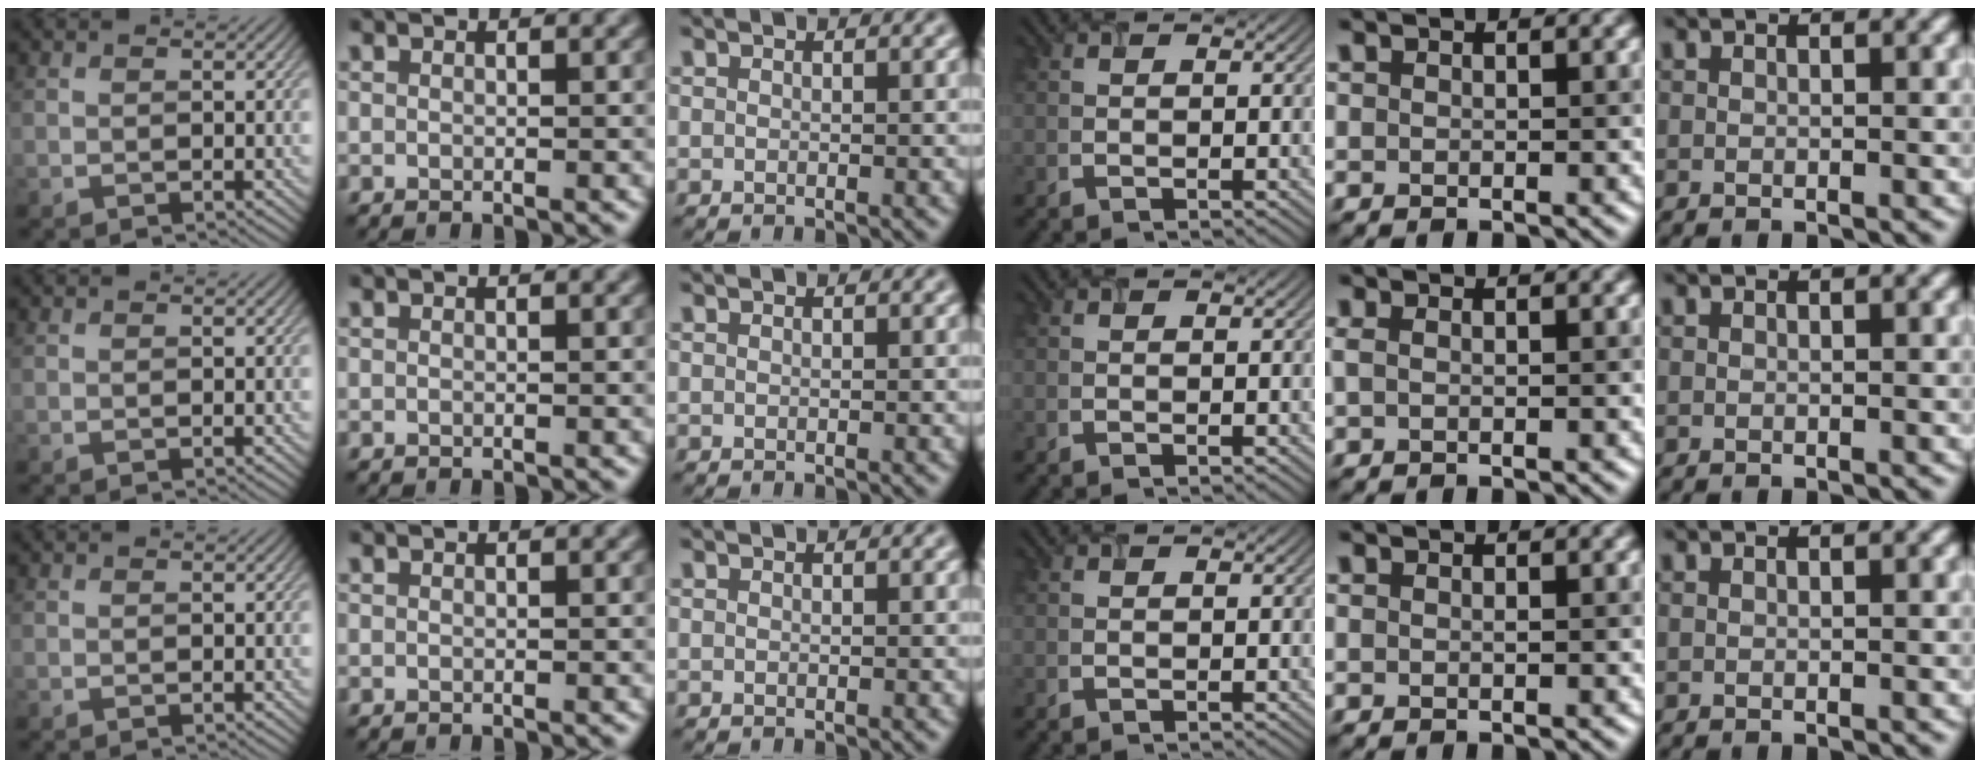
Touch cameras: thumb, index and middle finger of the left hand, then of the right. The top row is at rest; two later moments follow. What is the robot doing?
{"motion": "close", "object": "airpods case & airpods"}